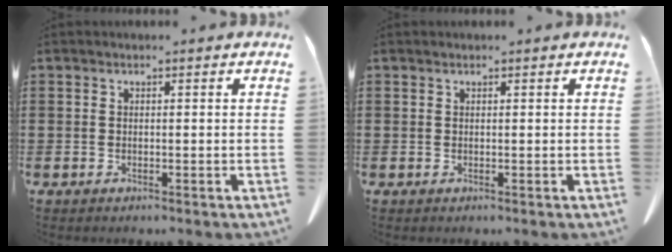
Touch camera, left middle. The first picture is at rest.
{"total": 0.0}